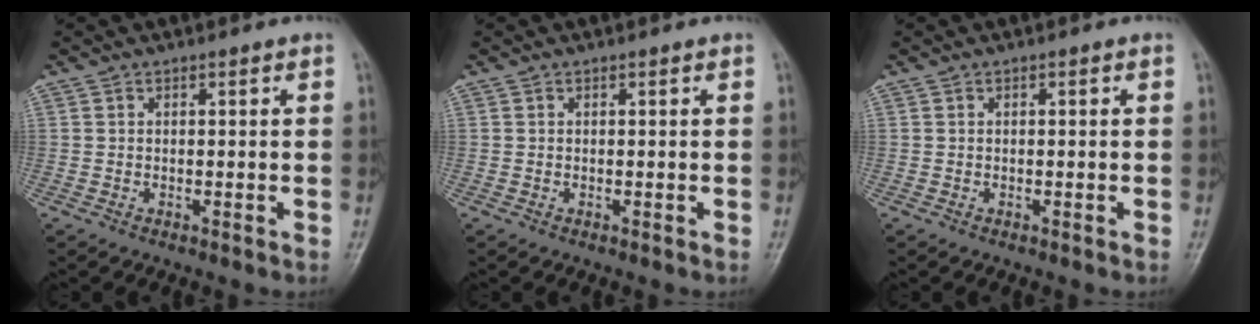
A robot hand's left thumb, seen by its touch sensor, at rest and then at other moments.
{"total": 0.0}
{"total": 0.0}